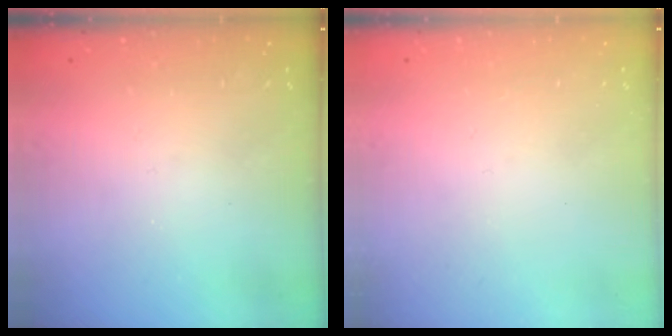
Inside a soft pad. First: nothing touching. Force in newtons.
{"total": 0.0}